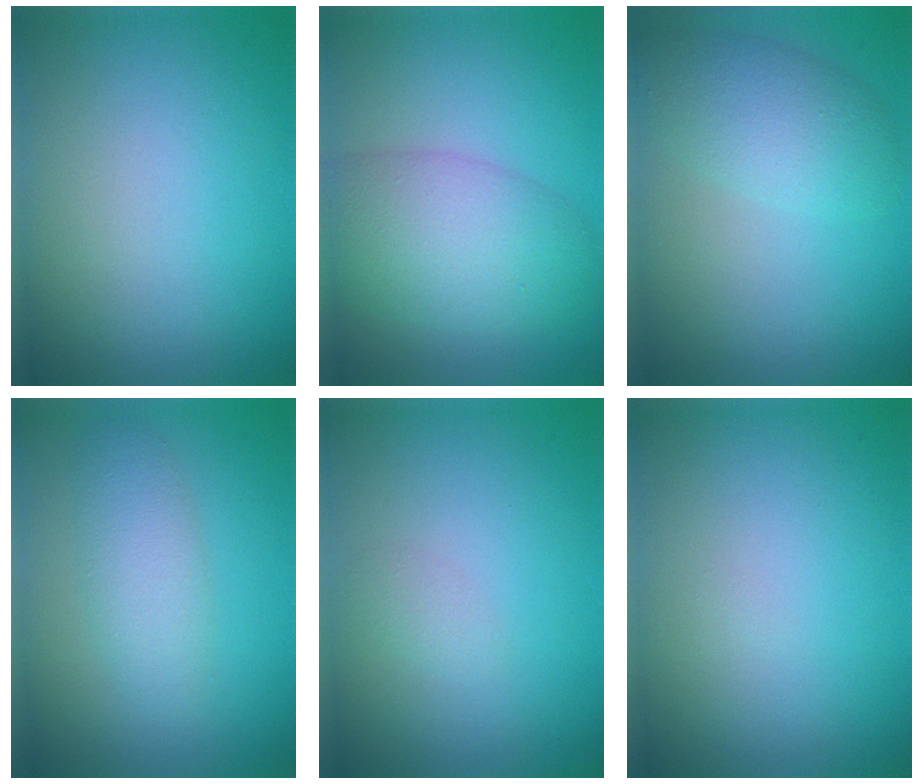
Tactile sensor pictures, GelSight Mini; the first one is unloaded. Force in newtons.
{"total": 6.6, "press": 6.6, "slide": 0.4}
{"total": 3.9, "press": 3.9, "slide": 0.2}
{"total": 2.9, "press": 2.9, "slide": 0.1}
{"total": 0.8, "press": 0.8, "slide": 0.0}
{"total": 0.0}